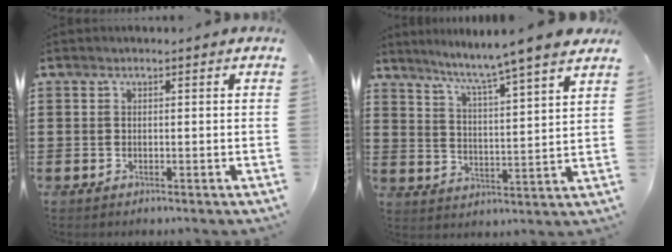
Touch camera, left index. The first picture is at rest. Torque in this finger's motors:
{"motor_torque": [1.11, -1.03, 0.62, 0.21]}